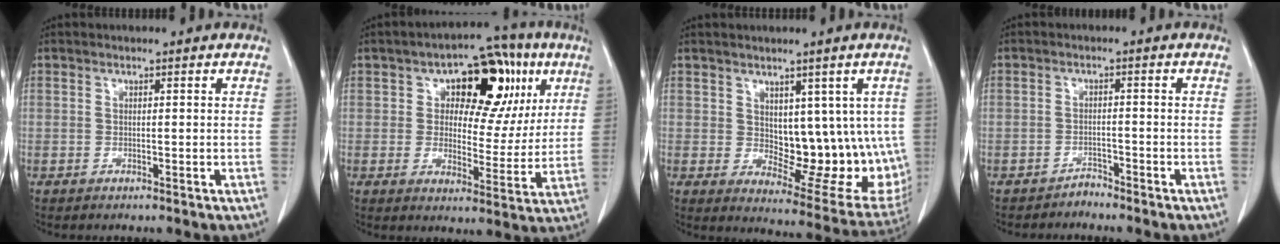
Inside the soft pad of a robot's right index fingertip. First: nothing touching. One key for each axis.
{"total": 14.2, "fx": 5.5, "fy": 8.1, "fz": 10.3, "tx": -0.114, "ty": 0.033, "tz": 0.079}
{"total": 13.8, "fx": 1.3, "fy": 7.4, "fz": 11.6, "tx": -0.132, "ty": -0.004, "tz": 0.038}
{"total": 1.7, "fx": -1.6, "fy": 0.4, "fz": -0.3, "tx": 0.009, "ty": -0.001, "tz": -0.026}